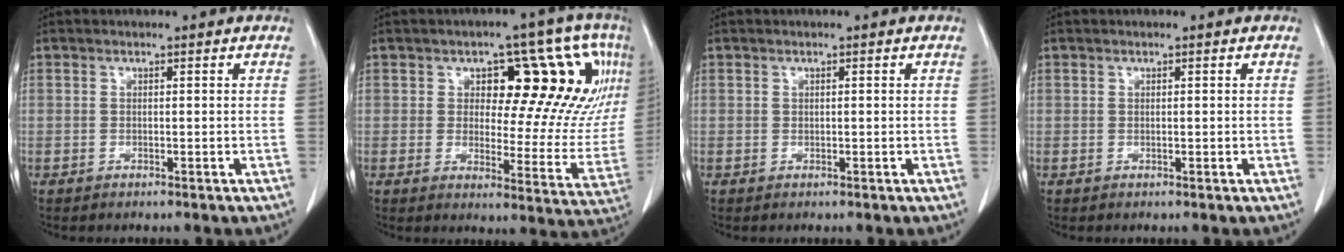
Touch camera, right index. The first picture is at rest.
{"total": 18.6, "force": [6.2, 8.2, 15.4], "torque": [-0.181, 0.021, 0.083]}
{"total": 0.0}
{"total": 0.0}